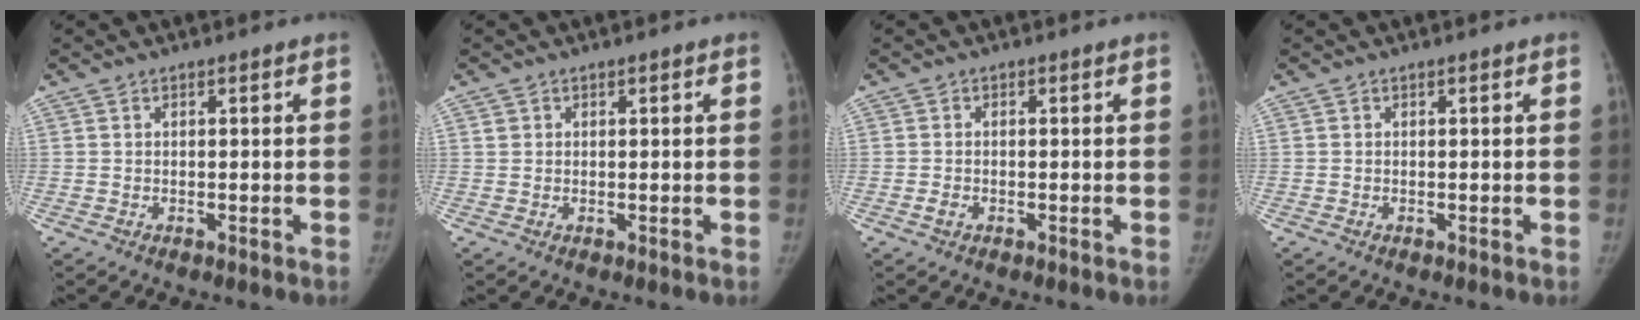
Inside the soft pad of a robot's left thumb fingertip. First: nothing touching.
{"total": 1.0, "force": [0.4, 0.8, 0.3], "torque": [0.002, 0.002, 0.011]}
{"total": 1.3, "force": [-0.6, 1.0, 0.7], "torque": [-0.012, 0.002, -0.012]}
{"total": 0.0}